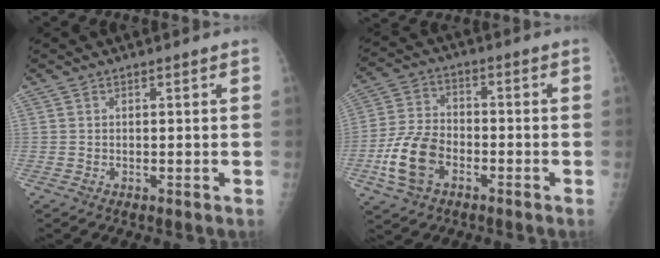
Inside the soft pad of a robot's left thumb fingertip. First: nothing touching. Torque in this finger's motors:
{"motor_torque": [-0.65, 0.93, 0.27, -0.14, 0.32]}